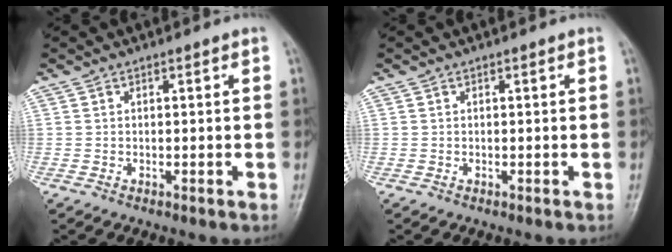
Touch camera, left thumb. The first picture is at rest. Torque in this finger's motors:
{"motor_torque": [0.00, 0.00, -0.05, -0.03, 0.00]}